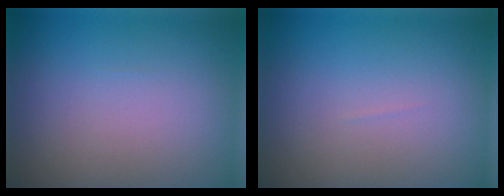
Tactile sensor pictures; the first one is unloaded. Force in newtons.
{"total": 0.0}